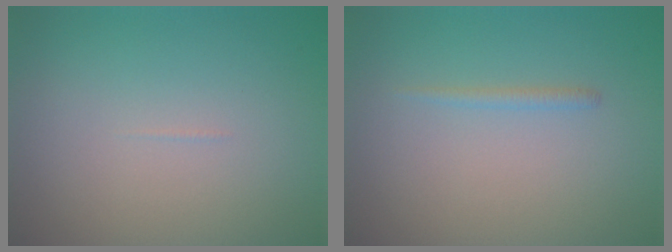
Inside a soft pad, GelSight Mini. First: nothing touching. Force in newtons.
{"total": 0.8, "press": 0.8, "slide": 0.1}